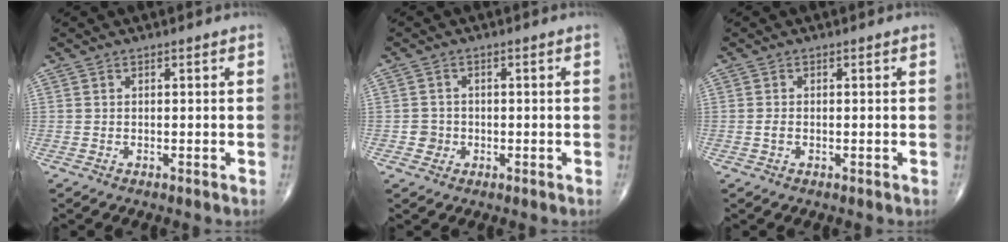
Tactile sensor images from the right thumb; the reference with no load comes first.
{"total": 2.2, "force": [-0.5, 2.1, 0.3], "torque": [0.008, 0.008, -0.009]}
{"total": 0.8, "force": [-0.1, 0.5, 0.7], "torque": [-0.017, 0.001, -0.002]}